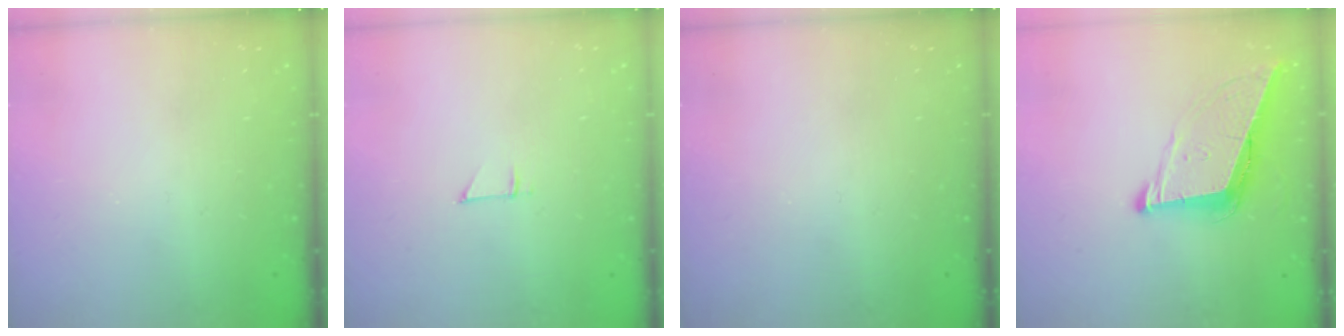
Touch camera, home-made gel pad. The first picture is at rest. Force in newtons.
{"total": 3.5, "press": 3.4, "slide": 0.4}
{"total": 0.0}
{"total": 9.3, "press": 9.0, "slide": 2.3}